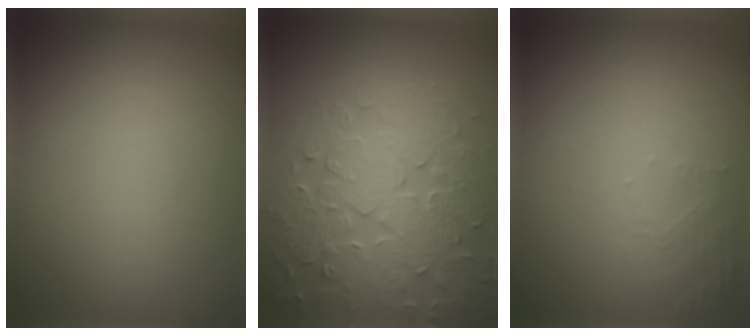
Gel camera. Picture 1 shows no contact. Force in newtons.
{"total": 8.0, "press": 6.2, "slide": 5.0}
{"total": 1.4, "press": 1.3, "slide": 0.3}